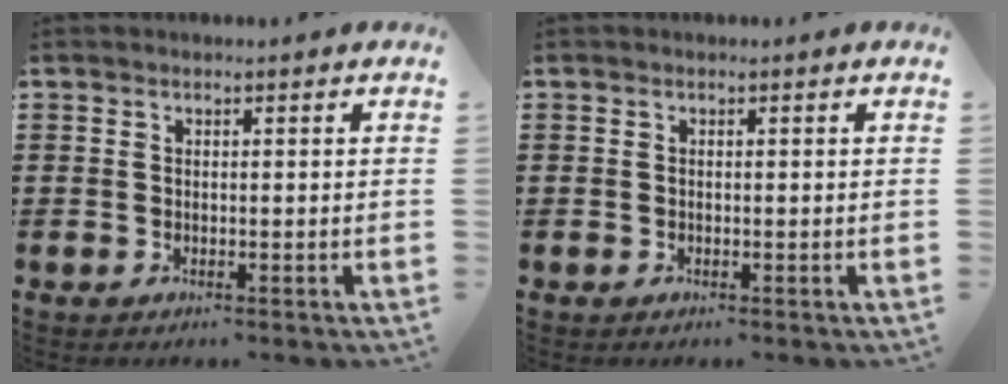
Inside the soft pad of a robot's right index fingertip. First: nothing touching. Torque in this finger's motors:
{"motor_torque": [-0.06, 1.39, 0.03, 0.01]}